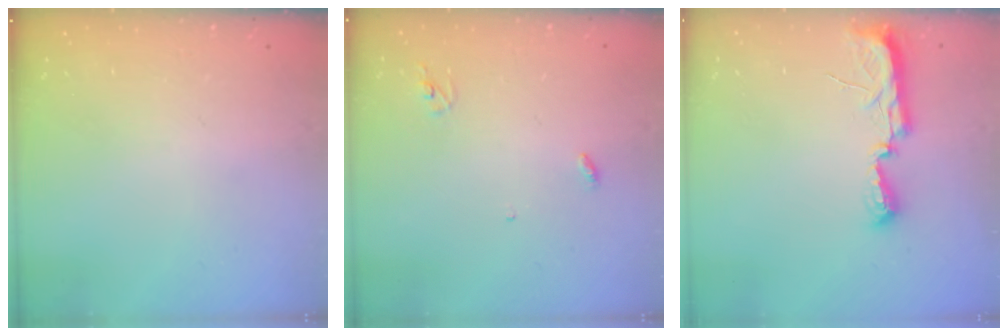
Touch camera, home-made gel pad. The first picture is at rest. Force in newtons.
{"total": 3.0, "press": 2.9, "slide": 0.2}
{"total": 9.8, "press": 8.8, "slide": 4.4}